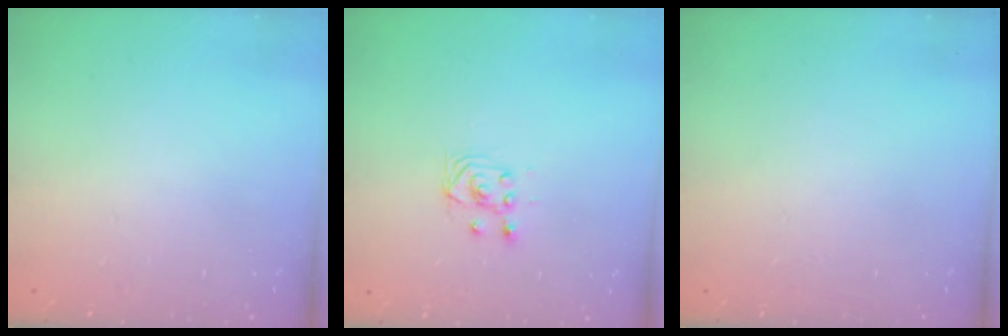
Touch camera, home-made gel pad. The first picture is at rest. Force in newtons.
{"total": 3.2, "press": 2.9, "slide": 1.4}
{"total": 0.0}